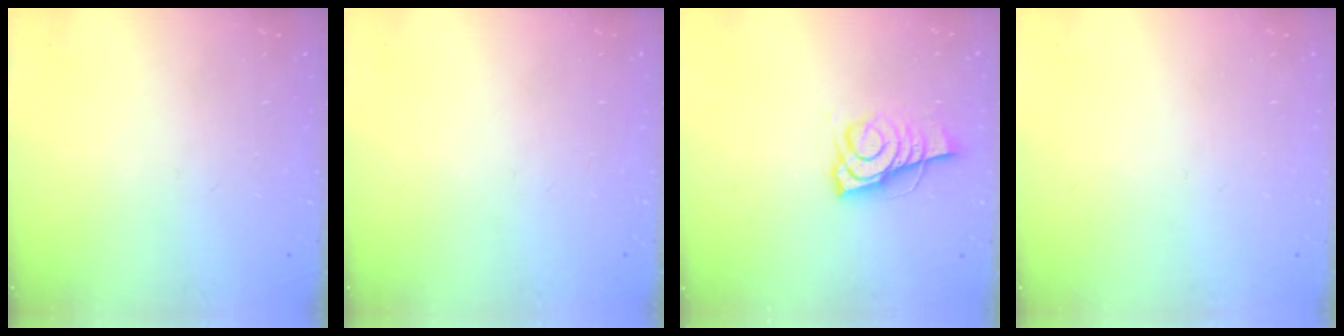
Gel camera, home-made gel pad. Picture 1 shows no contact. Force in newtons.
{"total": 0.0}
{"total": 7.9, "press": 7.8, "slide": 0.3}
{"total": 0.0}